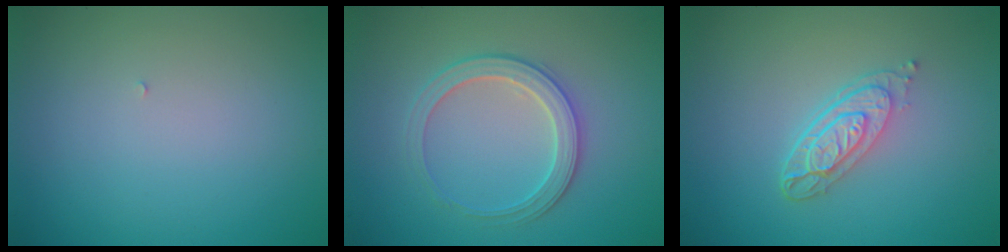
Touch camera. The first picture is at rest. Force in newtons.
{"total": 2.8, "press": 2.8, "slide": 0.3}
{"total": 3.9, "press": 2.8, "slide": 2.6}